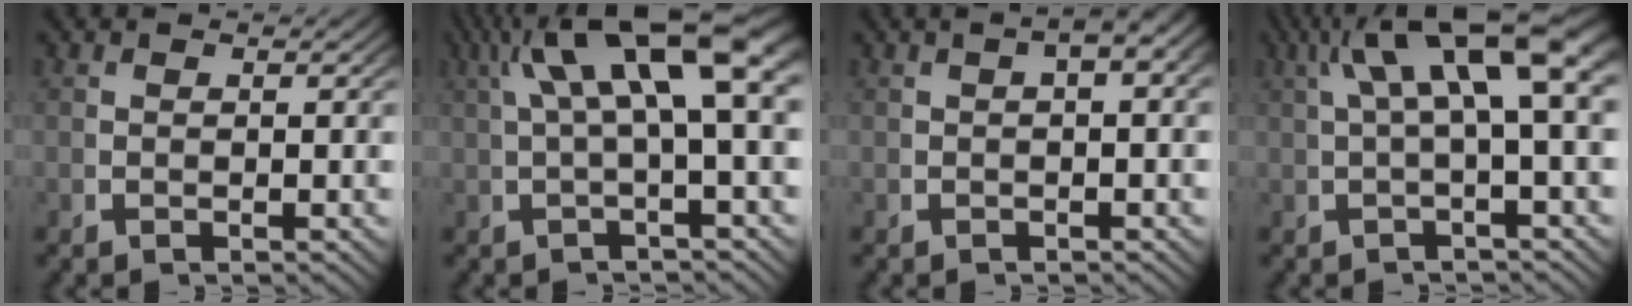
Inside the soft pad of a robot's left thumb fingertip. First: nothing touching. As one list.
[{"total": 7.9, "force": [2.4, 2.6, 7.1], "torque": [-0.114, 0.015, 0.033]}, {"total": 2.9, "force": [0.7, 1.1, 2.6], "torque": [-0.034, 0.019, 0.004]}, {"total": 6.8, "force": [2.0, 2.1, 6.1], "torque": [-0.097, 0.016, 0.027]}]